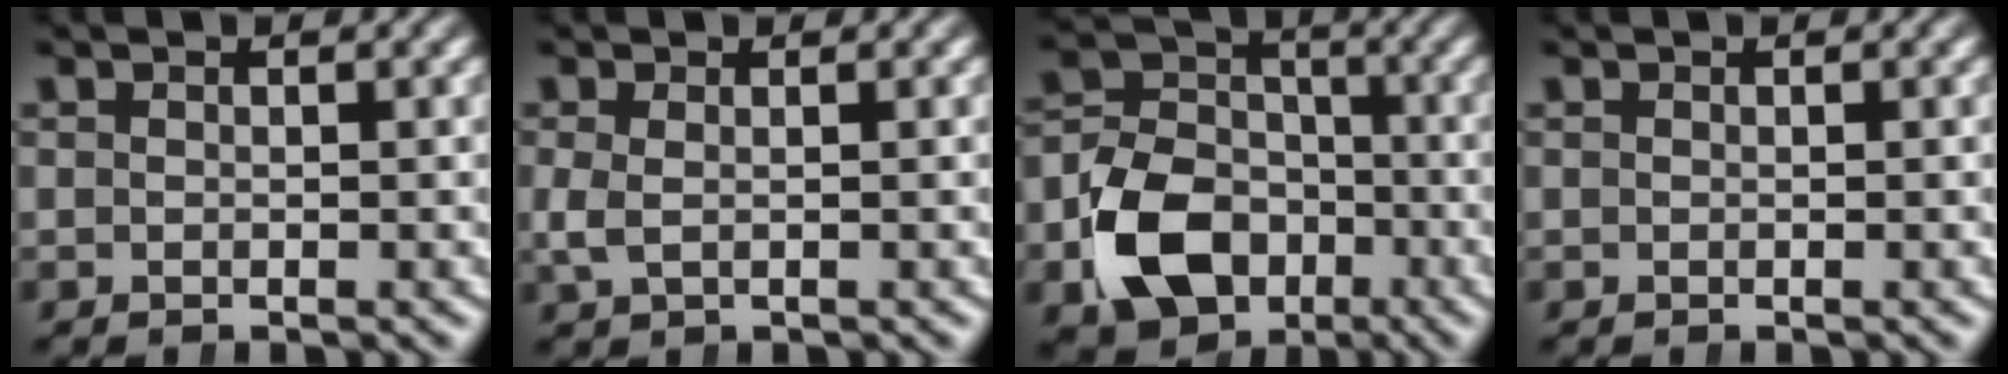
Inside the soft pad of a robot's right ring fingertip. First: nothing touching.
{"total": 1.2, "force": [0.1, 0.6, 1.0], "torque": [-0.034, -0.008, 0.010]}
{"total": 8.6, "force": [-2.7, 6.8, 4.5], "torque": [-0.066, -0.019, -0.049]}
{"total": 0.0}